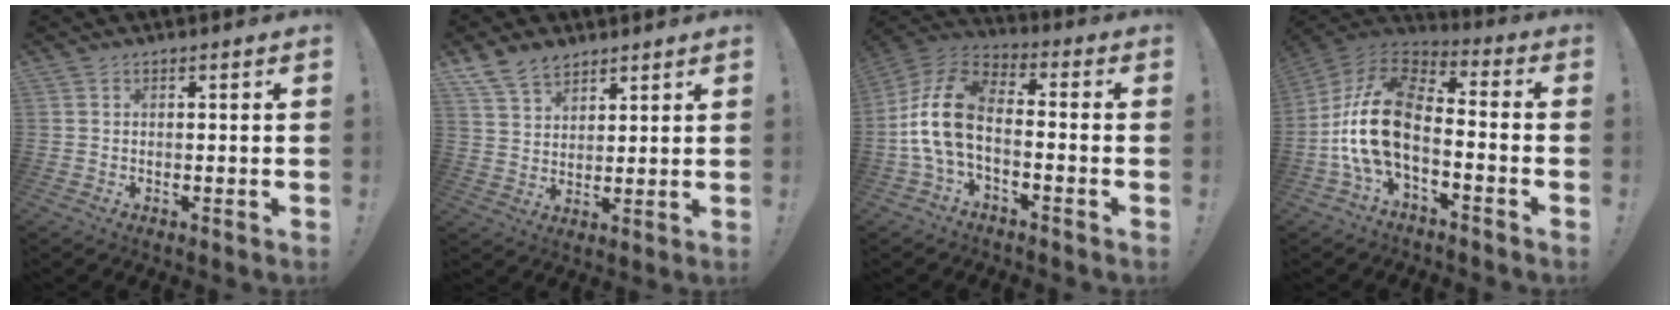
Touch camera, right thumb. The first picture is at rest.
{"total": 8.8, "force": [6.6, 5.0, 2.8], "torque": [-0.062, -0.032, 0.132]}
{"total": 13.3, "force": [-2.3, 7.8, 10.5], "torque": [-0.217, 0.019, -0.032]}
{"total": 16.3, "force": [-3.3, 8.9, 13.3], "torque": [-0.264, 0.015, -0.049]}